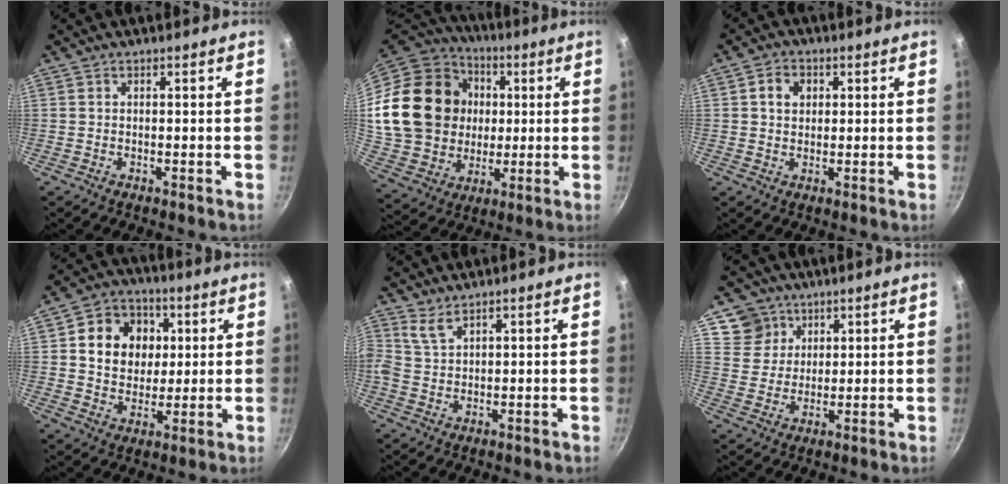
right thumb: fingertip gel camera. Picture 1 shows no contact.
{"total": 26.4, "force": [3.6, 21.4, 15.1], "torque": [-0.264, 0.022, 0.081]}
{"total": 4.3, "force": [1.1, 3.5, 2.3], "torque": [-0.023, 0.005, 0.015]}
{"total": 12.8, "force": [2.8, 10.8, 6.4], "torque": [-0.071, 0.003, 0.041]}
{"total": 2.6, "force": [2.0, 0.9, 1.4], "torque": [-0.032, -0.013, 0.044]}
{"total": 7.1, "force": [3.9, 5.8, 0.7], "torque": [0.022, -0.010, 0.071]}